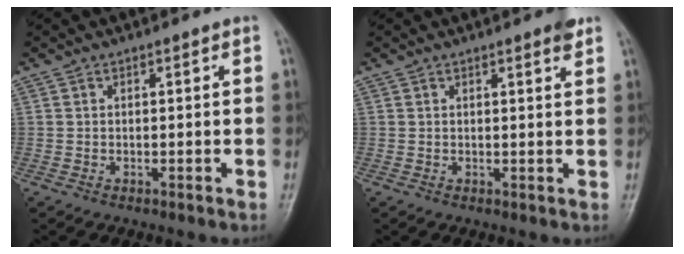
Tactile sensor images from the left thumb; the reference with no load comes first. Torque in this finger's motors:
{"motor_torque": [0.46, 0.12, 0.41, -0.29, 0.00]}